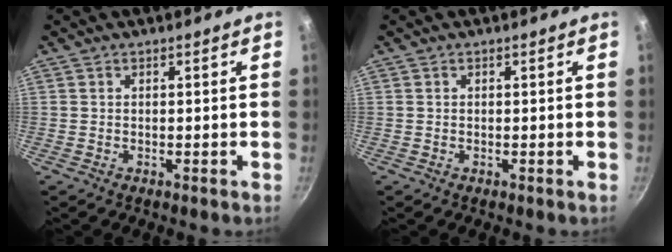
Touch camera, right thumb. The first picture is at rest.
{"total": 0.0}